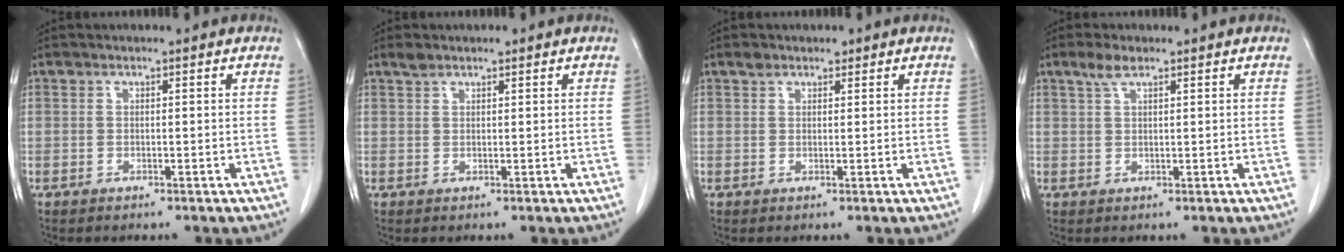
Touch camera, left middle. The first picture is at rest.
{"total": 1.5, "force": [1.3, 0.5, 0.6], "torque": [-0.017, 0.011, 0.025]}
{"total": 1.6, "force": [1.2, 0.9, 0.4], "torque": [-0.008, 0.006, 0.018]}
{"total": 2.5, "force": [1.7, 0.7, 1.6], "torque": [-0.040, 0.007, 0.037]}